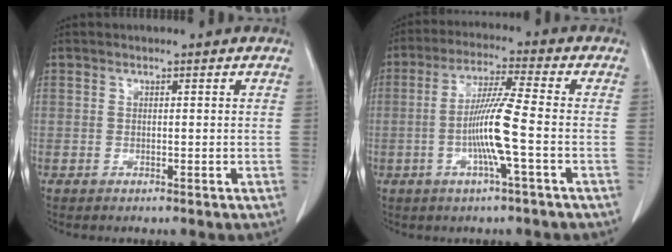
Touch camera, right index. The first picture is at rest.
{"total": 9.0, "force": [-2.0, -0.7, 8.8], "torque": [-0.173, -0.003, -0.042]}